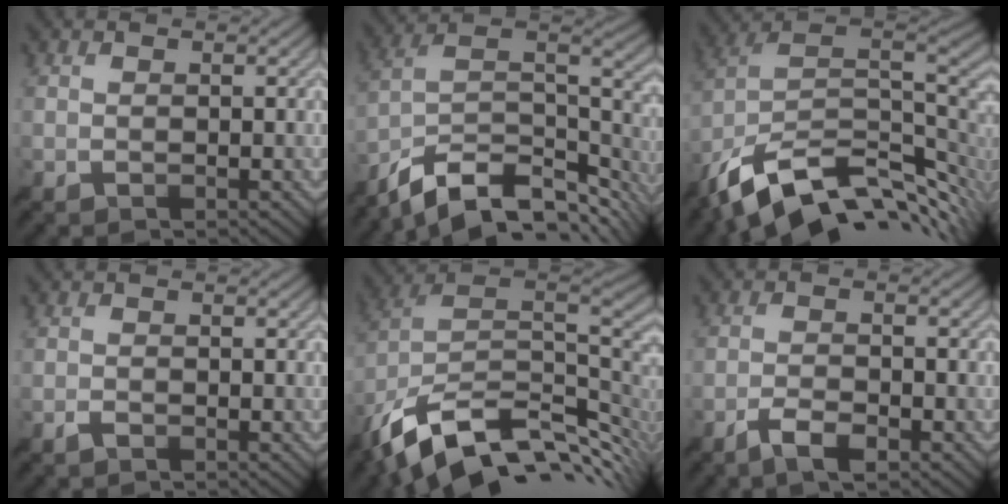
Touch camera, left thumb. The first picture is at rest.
{"total": 13.9, "force": [-8.8, 6.3, 8.7], "torque": [-0.210, -0.012, -0.140]}
{"total": 14.8, "force": [-6.0, 7.7, 11.1], "torque": [-0.245, -0.022, -0.100]}
{"total": 0.7, "force": [-0.5, 0.2, 0.4], "torque": [-0.011, 0.001, -0.013]}
{"total": 15.3, "force": [-5.7, 8.2, 11.5], "torque": [-0.256, -0.023, -0.095]}
{"total": 3.7, "force": [-2.5, 0.8, 2.6], "torque": [-0.056, 0.001, -0.051]}